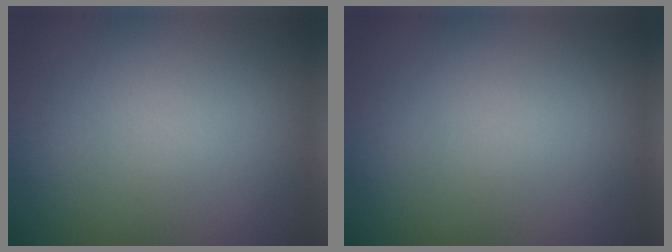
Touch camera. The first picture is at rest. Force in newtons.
{"total": 0.0}